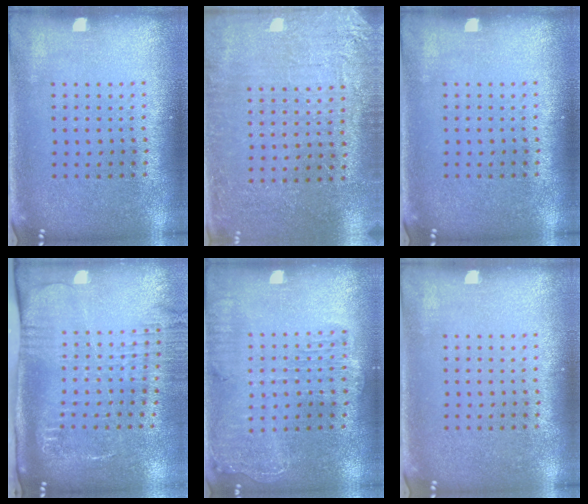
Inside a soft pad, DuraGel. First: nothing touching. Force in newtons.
{"total": 2.9, "press": 2.8, "slide": 0.5}
{"total": 0.0}
{"total": 2.8, "press": 2.1, "slide": 1.8}
{"total": 1.7, "press": 1.6, "slide": 0.6}
{"total": 0.0}